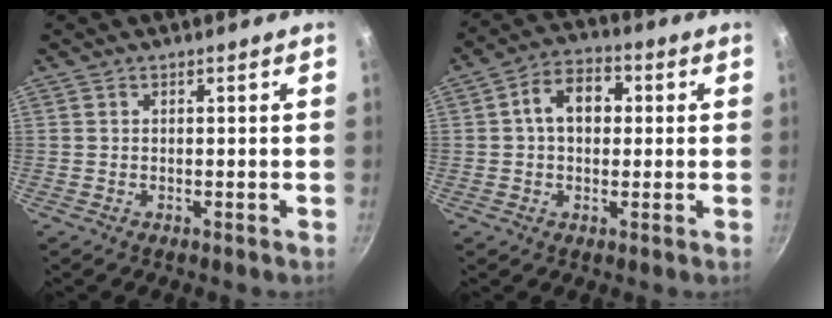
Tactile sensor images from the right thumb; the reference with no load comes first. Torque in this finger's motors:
{"motor_torque": [0.40, 1.65, 0.86, -0.52, 0.06]}